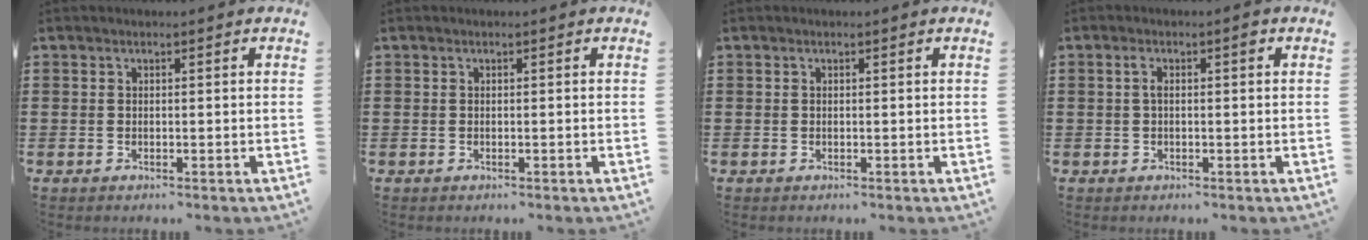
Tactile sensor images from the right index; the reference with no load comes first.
{"total": 0.0}
{"total": 0.0}
{"total": 2.2, "force": [0.3, 0.6, 2.1], "torque": [-0.034, 0.001, 0.001]}